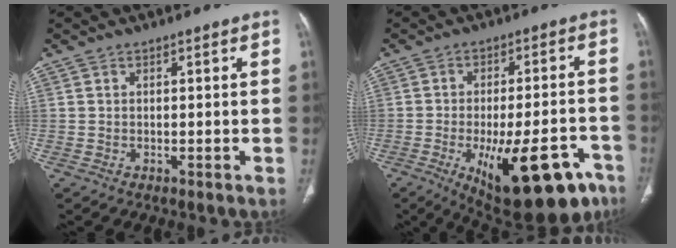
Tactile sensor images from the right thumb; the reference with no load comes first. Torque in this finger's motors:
{"motor_torque": [3.32, 1.69, 1.34, -1.43, 0.50]}